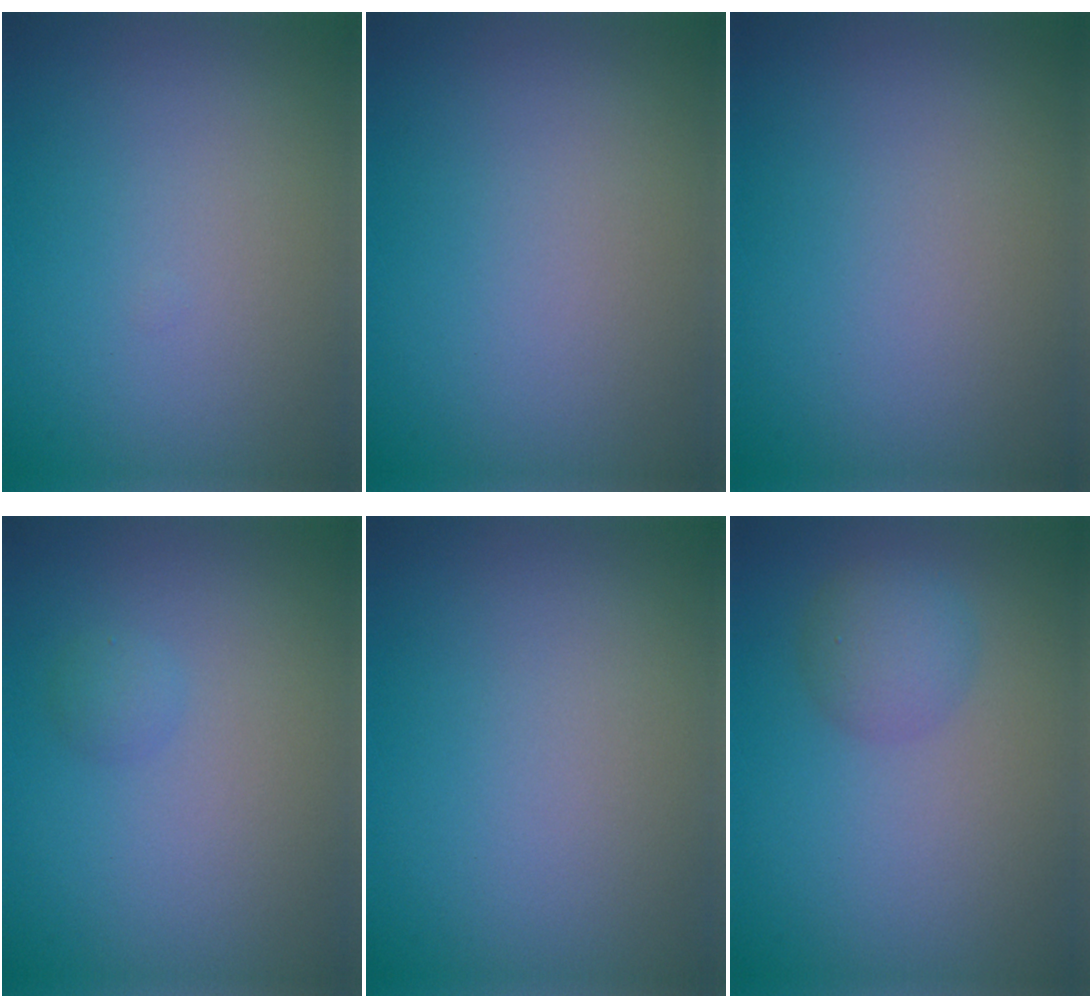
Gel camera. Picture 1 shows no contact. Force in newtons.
{"total": 0.0}
{"total": 0.0}
{"total": 0.9, "press": 0.9, "slide": 0.1}
{"total": 0.0}
{"total": 2.6, "press": 2.6, "slide": 0.0}